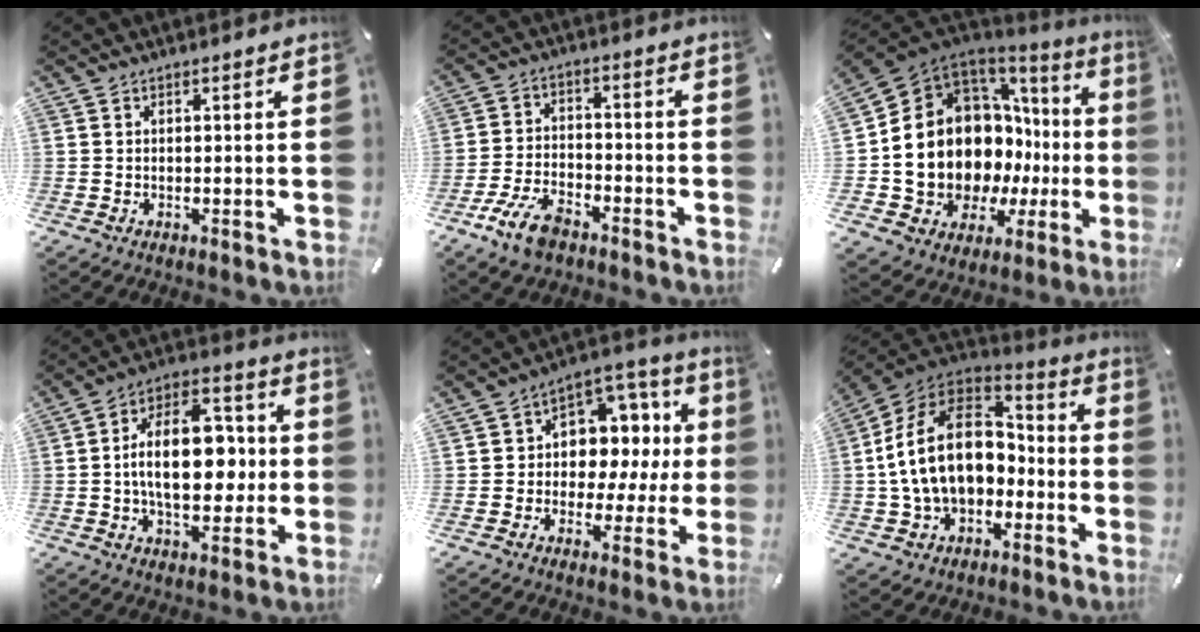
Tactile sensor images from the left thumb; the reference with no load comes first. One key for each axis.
{"total": 9.7, "fx": -6.2, "fy": 4.8, "fz": 5.7, "tx": -0.118, "ty": 0.026, "tz": -0.114}
{"total": 19.5, "fx": 1.5, "fy": 14.7, "fz": 12.7, "tx": -0.221, "ty": -0.065, "tz": 0.063}
{"total": 18.2, "fx": -0.3, "fy": 10.7, "fz": 14.7, "tx": -0.253, "ty": 0.002, "tz": -0.010}
{"total": 10.4, "fx": 0.5, "fy": 9.1, "fz": 5.0, "tx": -0.059, "ty": -0.018, "tz": 0.016}
{"total": 20.2, "fx": -0.5, "fy": 14.9, "fz": 13.7, "tx": -0.265, "ty": 0.014, "tz": -0.006}